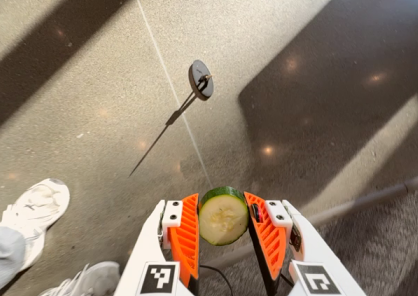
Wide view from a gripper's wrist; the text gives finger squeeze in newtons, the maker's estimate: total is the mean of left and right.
{"total": 12.4, "left": 12.8, "right": 12.0}